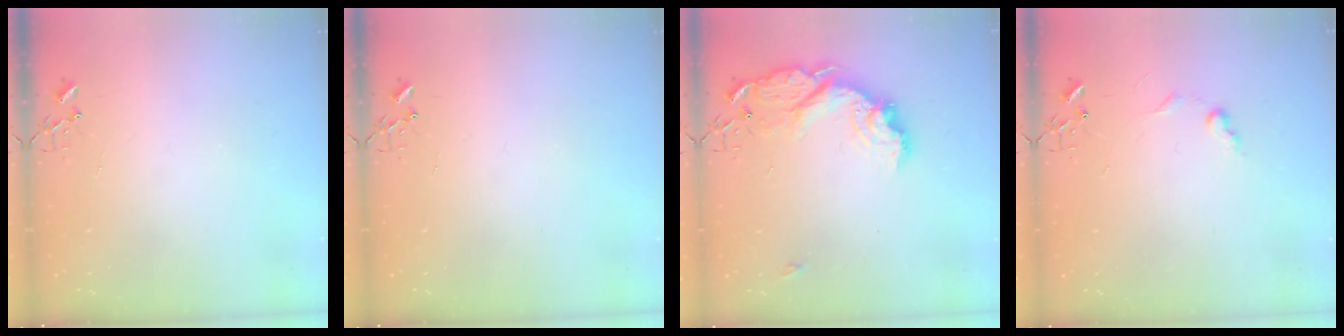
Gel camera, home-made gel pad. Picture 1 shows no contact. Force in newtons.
{"total": 0.0}
{"total": 16.3, "press": 16.3, "slide": 1.2}
{"total": 6.1, "press": 6.1, "slide": 0.8}